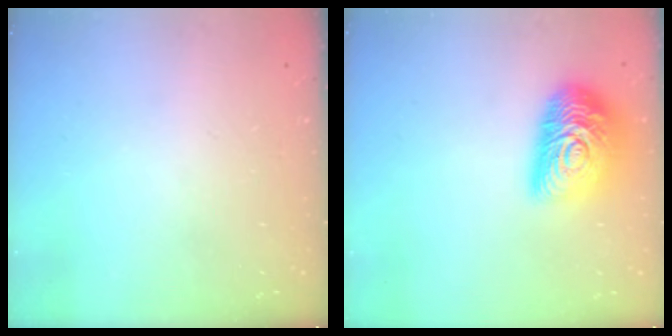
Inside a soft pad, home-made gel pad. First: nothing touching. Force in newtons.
{"total": 17.5, "press": 17.5, "slide": 0.8}